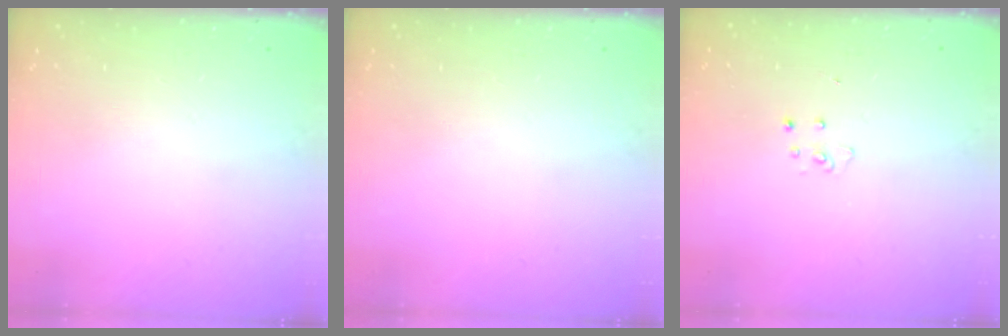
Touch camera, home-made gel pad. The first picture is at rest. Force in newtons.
{"total": 0.0}
{"total": 3.6, "press": 3.6, "slide": 0.3}